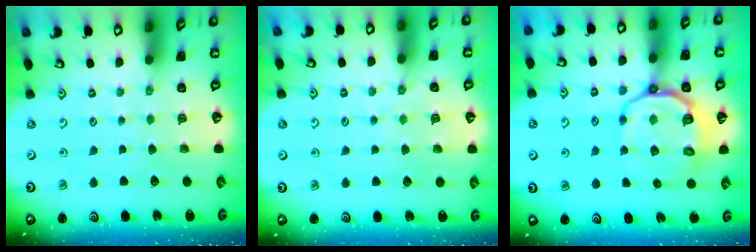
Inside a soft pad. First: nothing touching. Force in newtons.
{"total": 5.9, "press": 5.9, "slide": 0.7}
{"total": 12.1, "press": 11.7, "slide": 3.2}